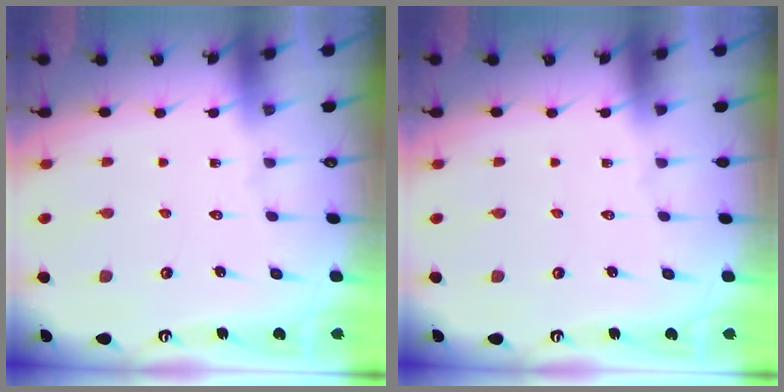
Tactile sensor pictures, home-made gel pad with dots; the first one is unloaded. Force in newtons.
{"total": 0.0}